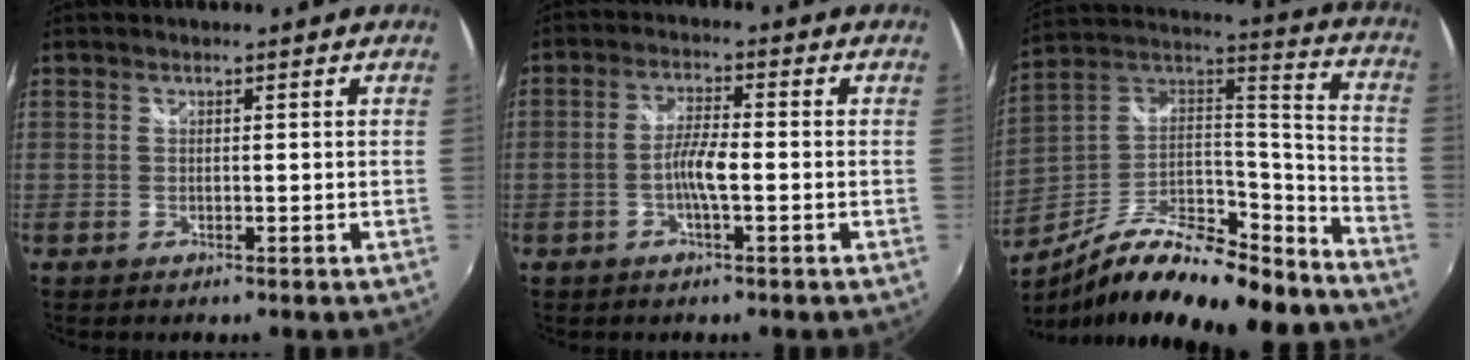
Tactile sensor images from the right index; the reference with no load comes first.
{"total": 4.4, "force": [-1.4, 0.5, 4.2], "torque": [-0.085, 0.006, -0.028]}
{"total": 25.6, "force": [-19.7, 7.1, 14.8], "torque": [-0.234, -0.005, -0.309]}